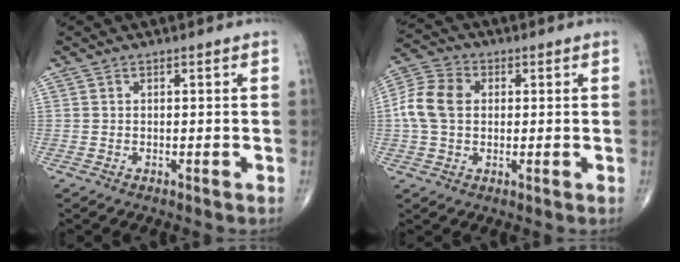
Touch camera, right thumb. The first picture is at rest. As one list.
[{"total": 9.0, "force": [0.7, 6.8, 5.9], "torque": [-0.116, 0.021, 0.005]}]